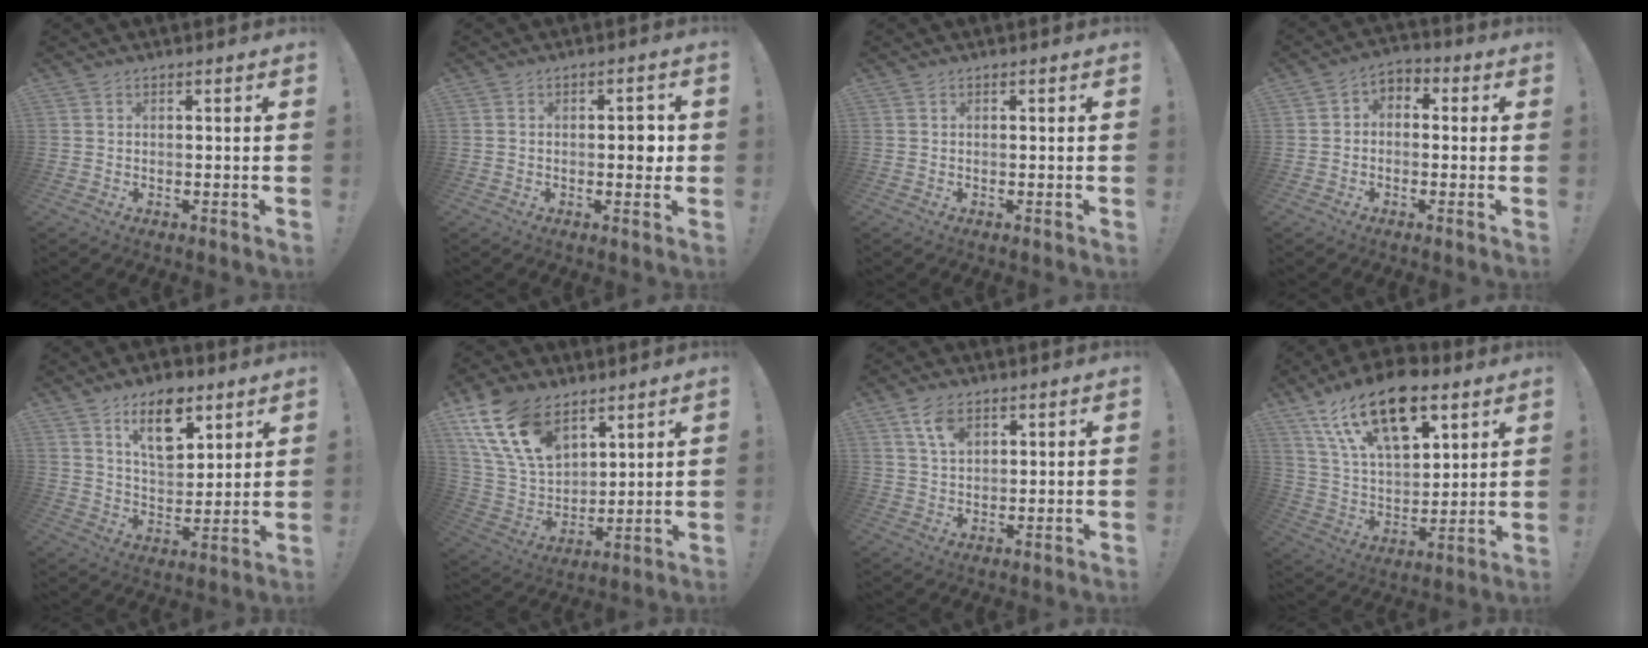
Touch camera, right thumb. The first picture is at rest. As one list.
[{"total": 4.5, "force": [-0.4, 2.3, 3.8], "torque": [-0.049, 0.004, -0.011]}, {"total": 0.0}, {"total": 4.3, "force": [-2.3, 3.1, 1.9], "torque": [-0.031, 0.023, -0.037]}, {"total": 12.9, "force": [7.7, 6.6, 8.0], "torque": [-0.122, -0.033, 0.138]}, {"total": 18.0, "force": [10.4, 10.7, 10.2], "torque": [-0.213, -0.052, 0.196]}, {"total": 6.1, "force": [3.4, 3.3, 3.9], "torque": [-0.065, -0.011, 0.061]}, {"total": 21.0, "force": [12.8, 10.6, 12.9], "torque": [-0.234, -0.073, 0.225]}]